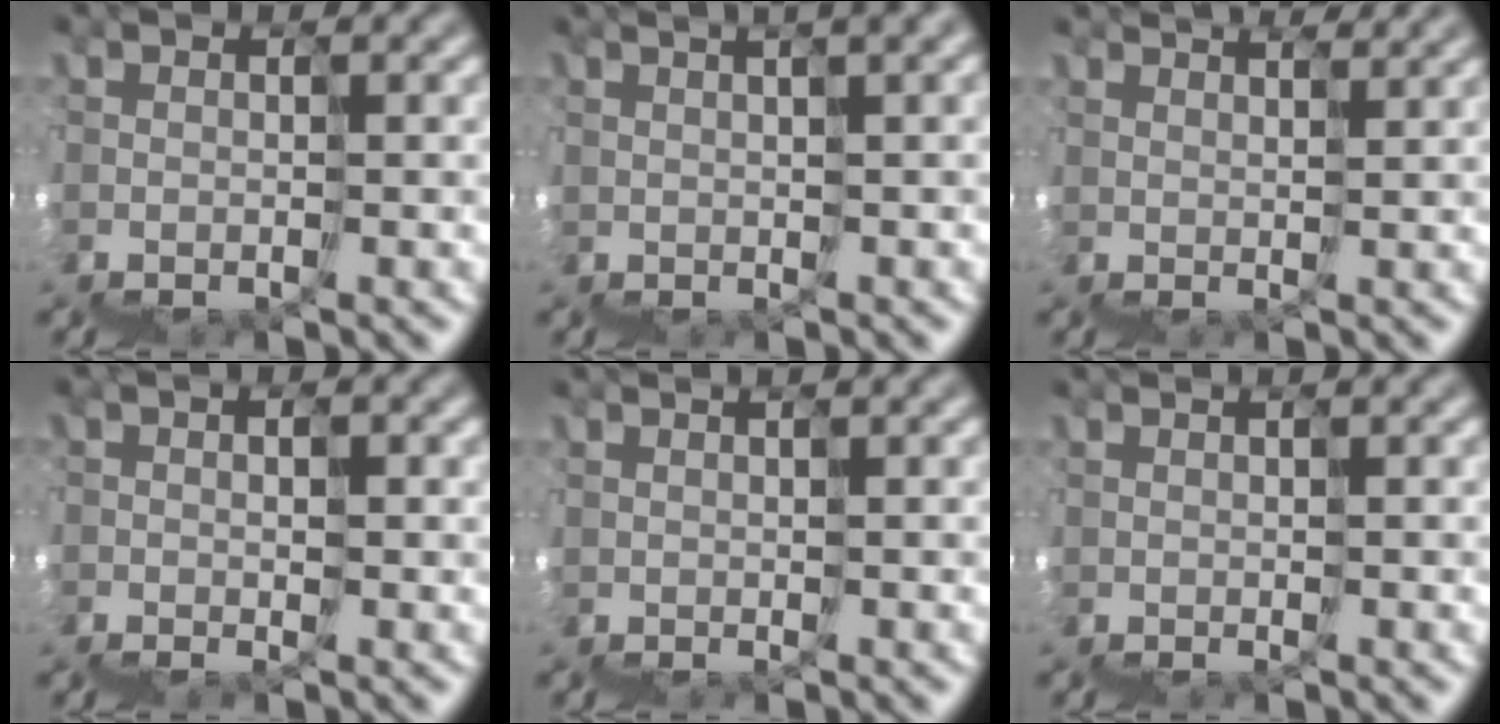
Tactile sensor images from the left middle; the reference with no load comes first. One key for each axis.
{"total": 5.5, "fx": 3.7, "fy": 1.3, "fz": 3.9, "tx": -0.035, "ty": 0.045, "tz": 0.070}
{"total": 5.2, "fx": 5.2, "fy": 0.5, "fz": 0.1, "tx": 0.002, "ty": 0.058, "tz": 0.081}
{"total": 2.5, "fx": 0.6, "fy": 1.6, "fz": 1.8, "tx": -0.024, "ty": 0.001, "tz": 0.014}
{"total": 1.4, "fx": 1.4, "fy": -0.2, "fz": -0.4, "tx": 0.021, "ty": 0.024, "tz": 0.030}
{"total": 1.1, "fx": 1.1, "fy": 0.0, "fz": -0.1, "tx": 0.017, "ty": 0.019, "tz": 0.024}